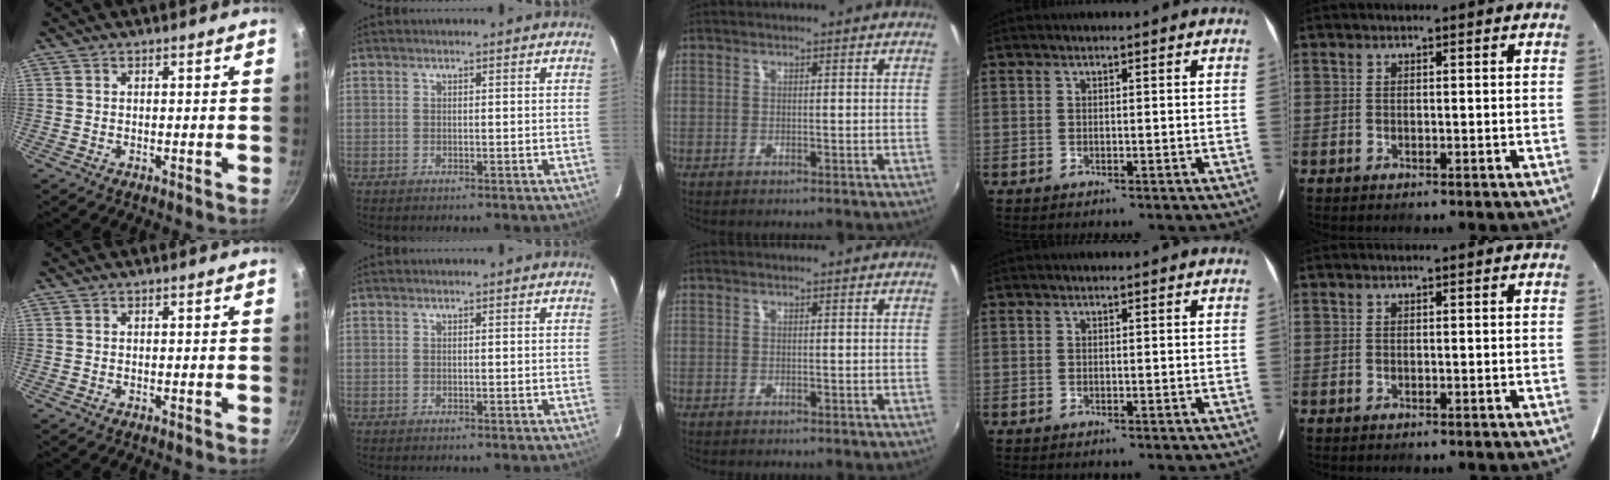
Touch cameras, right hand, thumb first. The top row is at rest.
{}